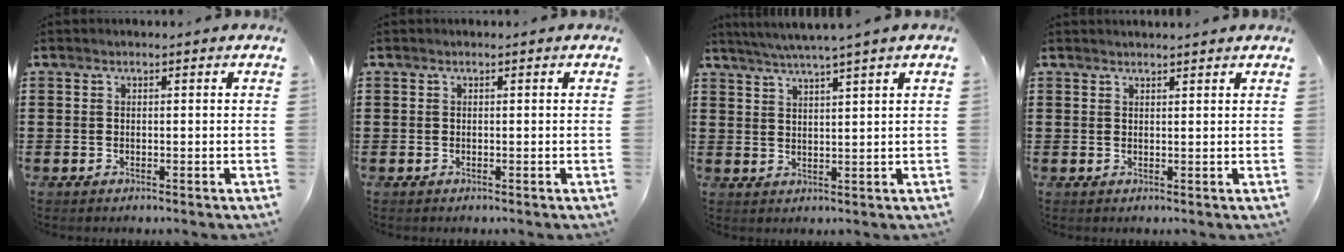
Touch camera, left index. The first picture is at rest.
{"total": 0.0}
{"total": 3.3, "force": [2.8, -0.9, 1.5], "torque": [-0.034, -0.010, 0.049]}
{"total": 1.1, "force": [1.1, -0.1, 0.1], "torque": [-0.004, -0.002, 0.021]}